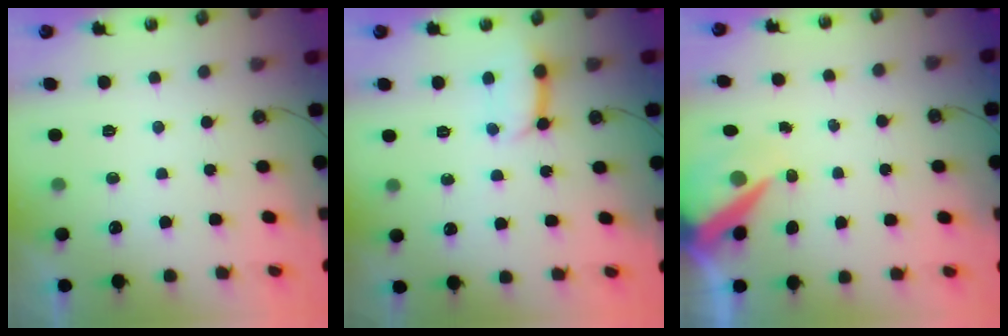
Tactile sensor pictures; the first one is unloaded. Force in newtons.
{"total": 8.0, "press": 7.9, "slide": 1.0}
{"total": 8.4, "press": 8.3, "slide": 1.0}